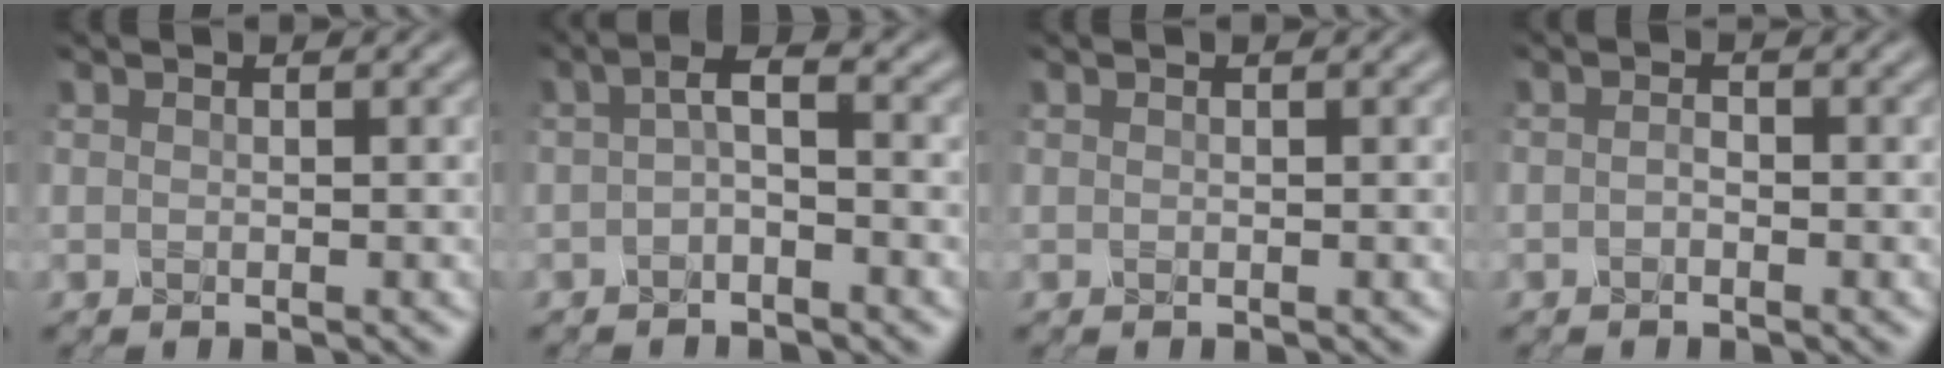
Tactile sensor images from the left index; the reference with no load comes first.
{"total": 2.3, "force": [-0.7, 0.8, 2.0], "torque": [-0.040, 0.007, -0.021]}
{"total": 0.0}
{"total": 1.0, "force": [-0.6, 0.5, 0.5], "torque": [-0.009, 0.001, -0.017]}